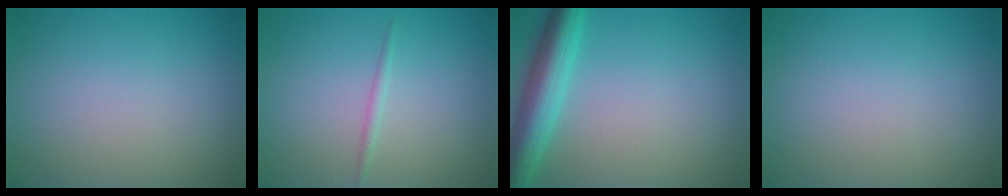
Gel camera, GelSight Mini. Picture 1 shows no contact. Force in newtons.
{"total": 0.8, "press": 0.8, "slide": 0.0}
{"total": 5.5, "press": 5.5, "slide": 0.2}
{"total": 0.0}